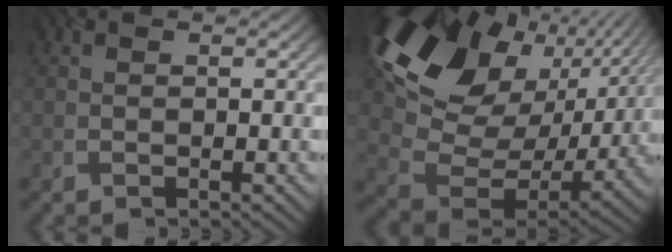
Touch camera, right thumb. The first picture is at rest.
{"total": 19.4, "force": [10.0, 12.1, 11.6], "torque": [-0.243, 0.034, 0.180]}